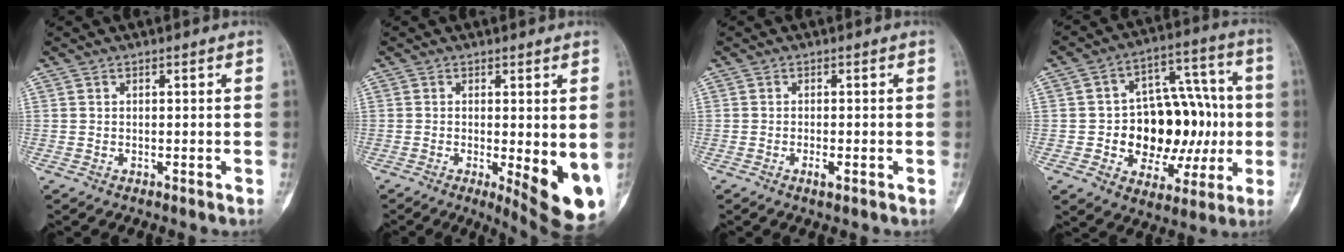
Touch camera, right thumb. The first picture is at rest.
{"total": 11.1, "force": [-2.2, 3.0, 10.5], "torque": [-0.127, -0.022, -0.020]}
{"total": 1.6, "force": [-0.7, 0.5, 1.3], "torque": [-0.021, 0.000, -0.013]}
{"total": 20.2, "force": [-1.6, 13.6, 14.8], "torque": [-0.154, 0.043, -0.008]}